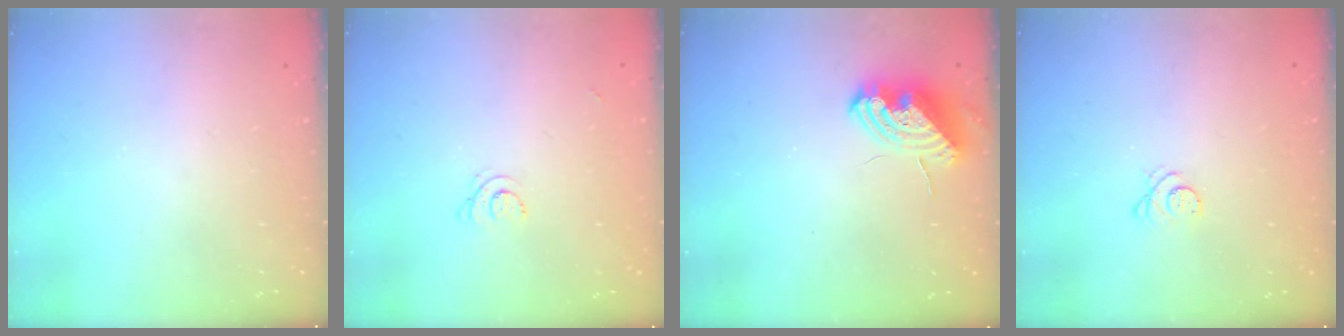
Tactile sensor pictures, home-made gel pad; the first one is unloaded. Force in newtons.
{"total": 3.4, "press": 3.4, "slide": 0.5}
{"total": 9.1, "press": 9.0, "slide": 1.4}
{"total": 3.1, "press": 3.1, "slide": 0.4}